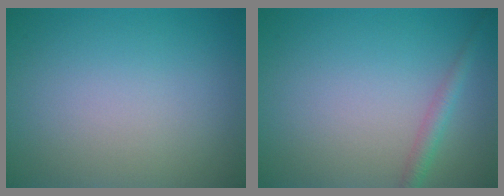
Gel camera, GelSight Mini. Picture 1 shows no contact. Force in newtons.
{"total": 1.7, "press": 1.7, "slide": 0.1}